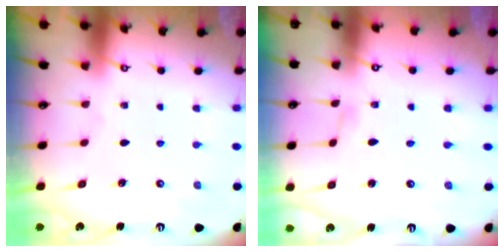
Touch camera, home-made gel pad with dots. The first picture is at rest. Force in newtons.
{"total": 1.1, "press": 1.1, "slide": 0.1}